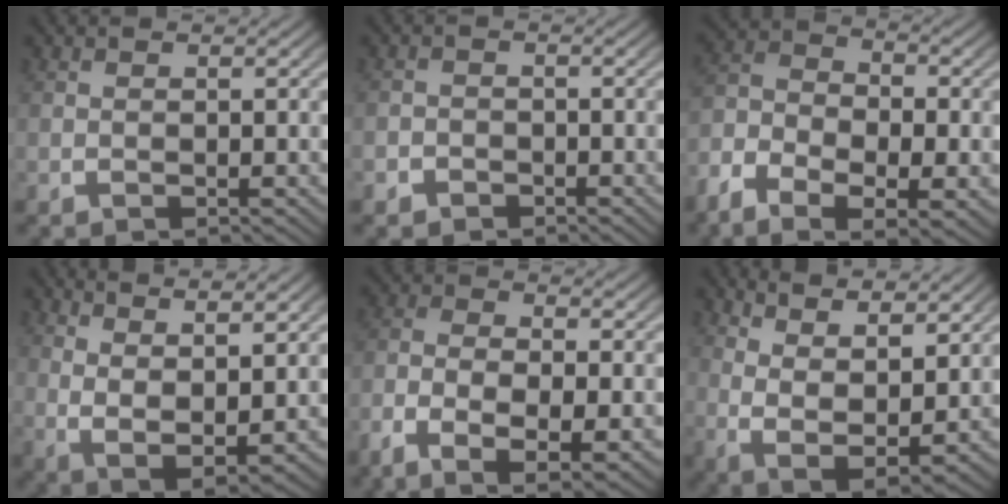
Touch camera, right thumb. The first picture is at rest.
{"total": 1.9, "force": [-1.3, 1.3, 0.0], "torque": [0.005, -0.006, -0.025]}
{"total": 7.2, "force": [-2.0, 4.6, 5.2], "torque": [-0.116, -0.026, -0.032]}
{"total": 7.2, "force": [0.8, 4.1, 5.8], "torque": [-0.126, -0.031, 0.034]}
{"total": 6.9, "force": [-2.4, 3.3, 5.6], "torque": [-0.121, -0.024, -0.031]}
{"total": 7.6, "force": [0.3, 4.9, 5.8], "torque": [-0.129, -0.045, 0.028]}